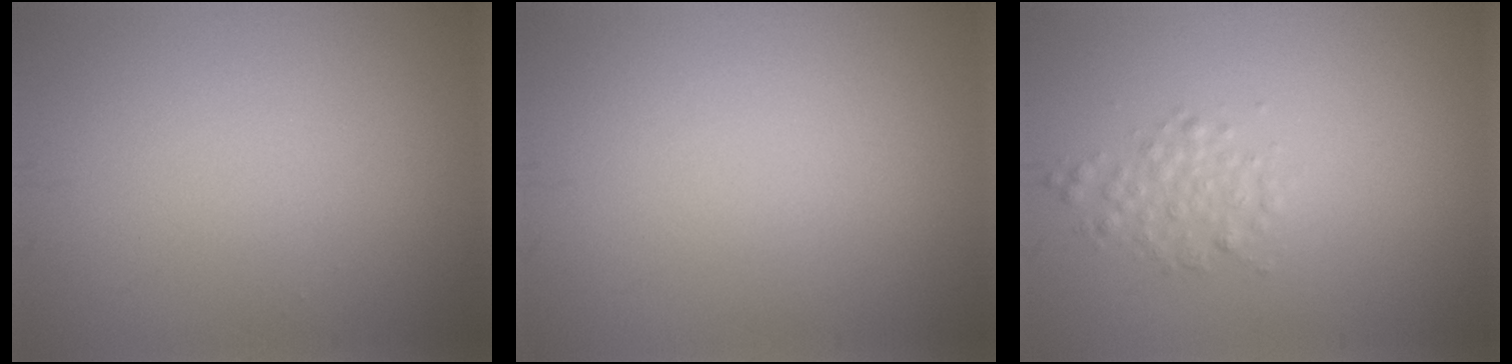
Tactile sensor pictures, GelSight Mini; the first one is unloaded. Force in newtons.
{"total": 0.0}
{"total": 1.8, "press": 1.8, "slide": 0.0}